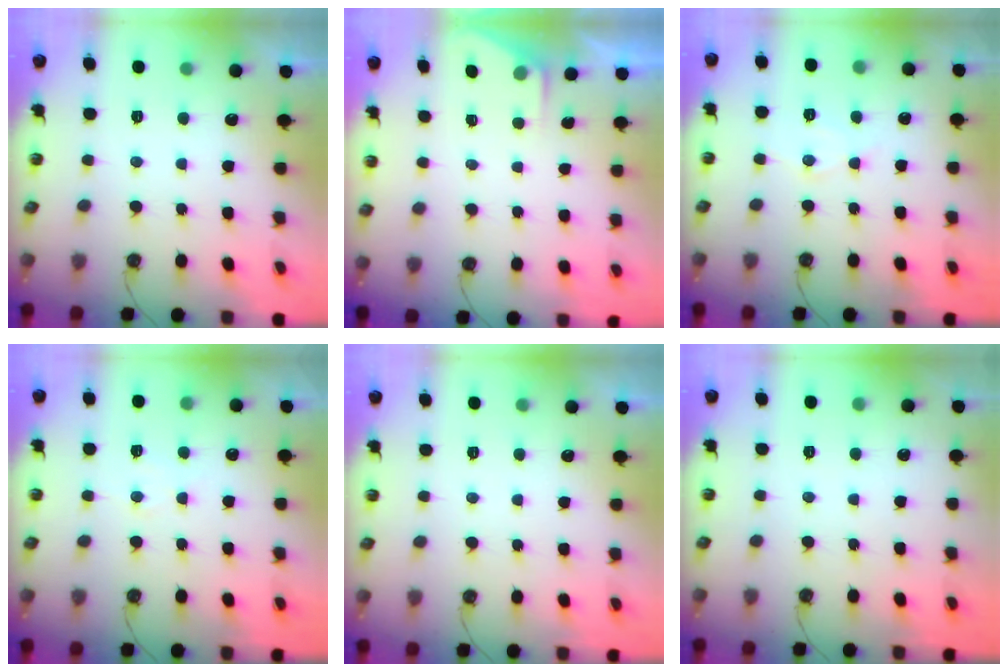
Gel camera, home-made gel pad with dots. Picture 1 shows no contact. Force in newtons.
{"total": 2.4, "press": 2.4, "slide": 0.4}
{"total": 6.8, "press": 6.8, "slide": 0.5}
{"total": 5.5, "press": 5.5, "slide": 0.3}
{"total": 2.6, "press": 2.6, "slide": 0.5}
{"total": 2.2, "press": 2.1, "slide": 0.3}